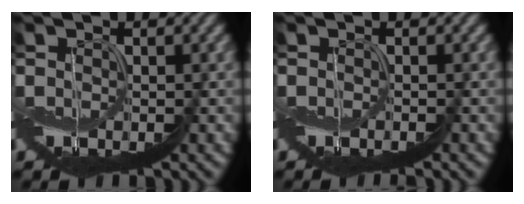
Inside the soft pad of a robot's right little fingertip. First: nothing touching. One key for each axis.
{"total": 1.0, "fx": -0.9, "fy": -0.4, "fz": 0.0, "tx": 0.002, "ty": 0.005, "tz": -0.018}